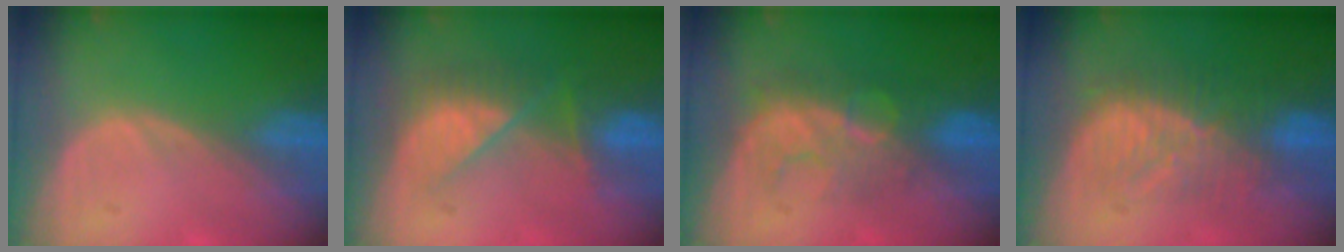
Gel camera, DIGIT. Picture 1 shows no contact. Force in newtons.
{"total": 7.9, "press": 7.2, "slide": 3.1}
{"total": 7.9, "press": 7.5, "slide": 2.7}
{"total": 8.9, "press": 8.5, "slide": 2.4}